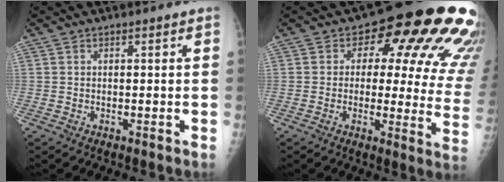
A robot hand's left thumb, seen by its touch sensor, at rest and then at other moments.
{"total": 21.3, "force": [9.3, 10.4, 16.1], "torque": [-0.146, -0.027, 0.096]}